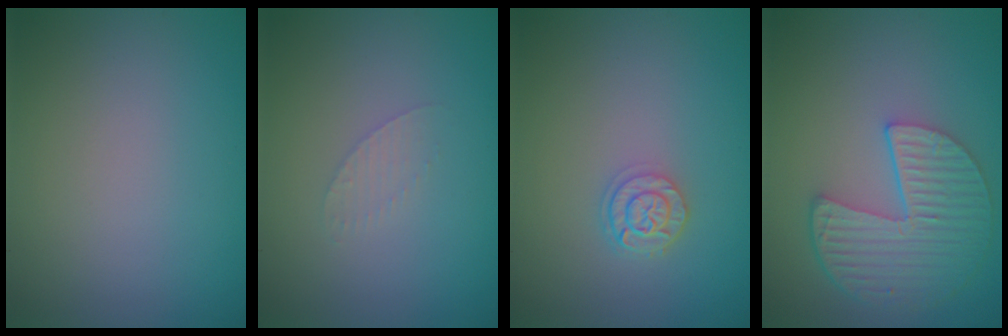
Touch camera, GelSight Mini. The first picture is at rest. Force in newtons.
{"total": 1.0, "press": 1.0, "slide": 0.1}
{"total": 2.4, "press": 2.0, "slide": 1.3}
{"total": 6.0, "press": 4.6, "slide": 3.8}